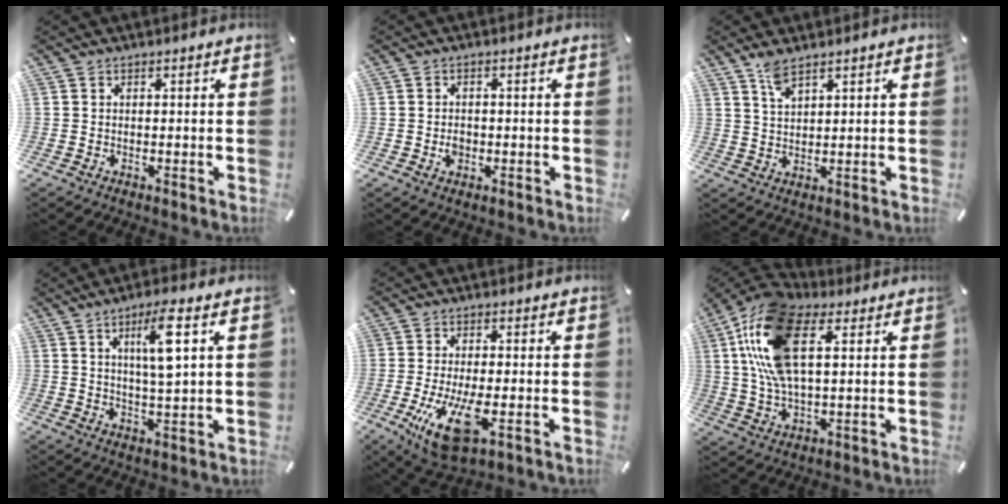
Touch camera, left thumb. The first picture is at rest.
{"total": 2.2, "force": [-0.5, 1.8, 1.3], "torque": [-0.031, 0.001, -0.012]}
{"total": 4.8, "force": [3.3, 1.6, 3.1], "torque": [-0.068, -0.003, 0.061]}
{"total": 9.0, "force": [3.3, 1.5, 8.3], "torque": [-0.150, -0.005, 0.049]}
{"total": 12.2, "force": [-3.1, 4.7, 10.9], "torque": [-0.211, -0.021, -0.050]}
{"total": 18.8, "force": [6.6, 9.8, 14.6], "torque": [-0.336, -0.002, 0.116]}